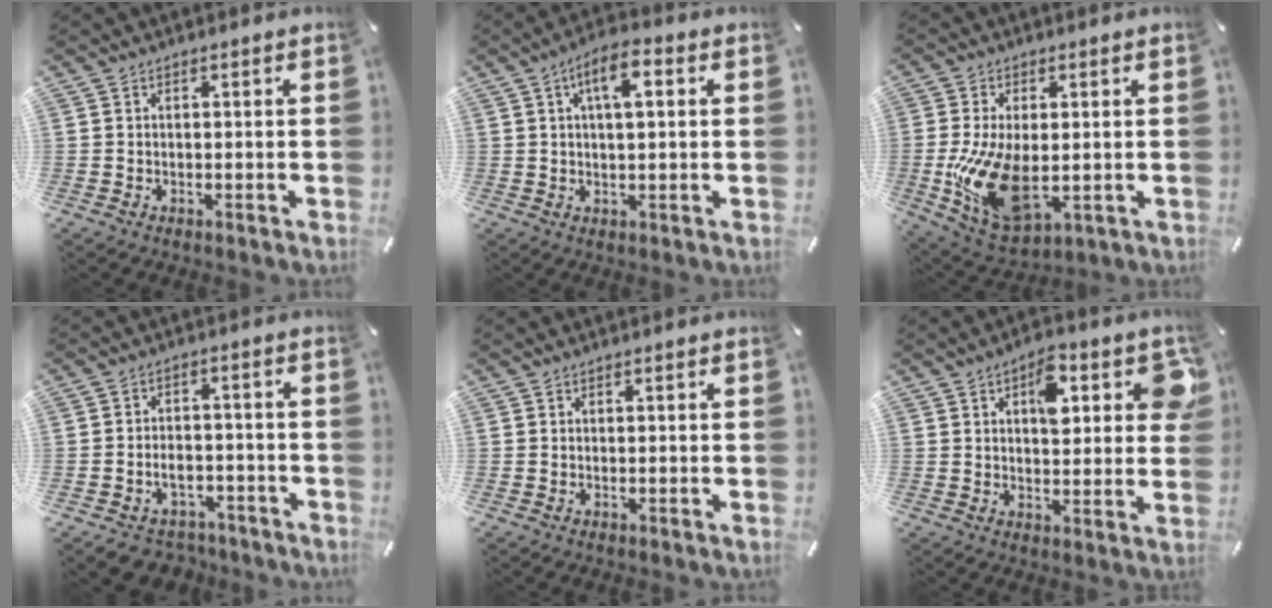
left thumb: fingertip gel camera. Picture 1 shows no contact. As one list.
[{"total": 7.3, "force": [2.2, 2.5, 6.4], "torque": [-0.104, -0.001, 0.032]}, {"total": 15.7, "force": [-1.4, 8.9, 12.8], "torque": [-0.277, -0.021, -0.018]}, {"total": 6.4, "force": [-3.1, 4.7, 3.1], "torque": [-0.055, 0.026, -0.053]}, {"total": 0.0}, {"total": 11.5, "force": [4.4, 5.8, 8.8], "torque": [-0.097, -0.017, 0.067]}]